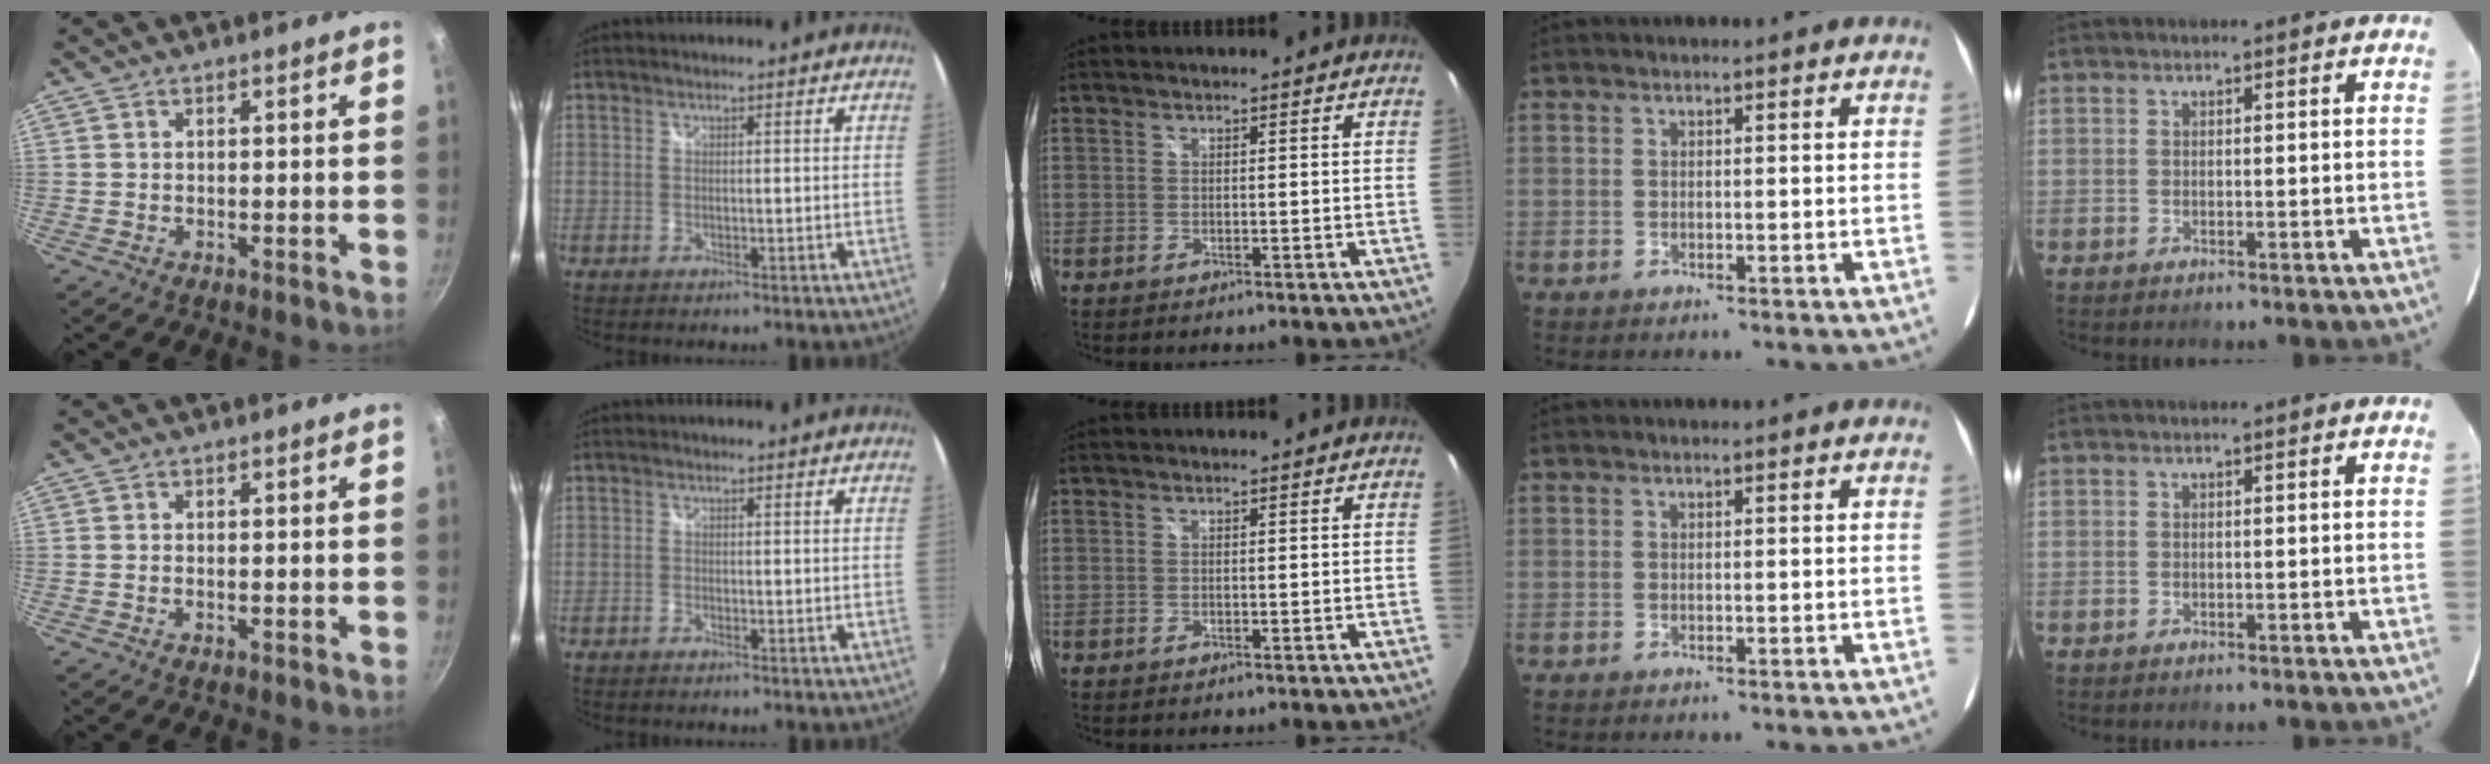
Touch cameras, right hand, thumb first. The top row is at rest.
{"thumb": {"total": 0.6, "force": [-0.2, 0.2, 0.5], "torque": [-0.010, 0.002, -0.003]}, "index": {"total": 0.5, "force": [-0.5, 0.2, 0.1], "torque": [-0.005, 0.001, -0.010]}}